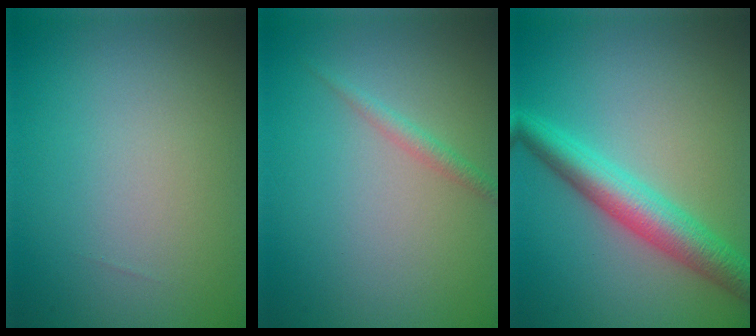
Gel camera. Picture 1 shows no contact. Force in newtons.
{"total": 1.2, "press": 1.2, "slide": 0.0}
{"total": 5.2, "press": 5.2, "slide": 0.1}